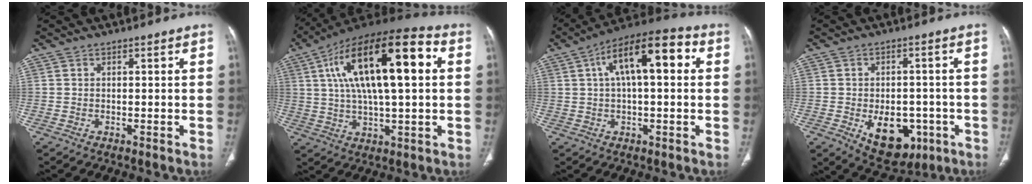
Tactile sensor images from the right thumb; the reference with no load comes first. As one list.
[{"total": 24.6, "force": [5.7, 9.0, 22.2], "torque": [-0.376, 0.023, 0.086]}, {"total": 14.9, "force": [3.7, 6.0, 13.1], "torque": [-0.197, 0.031, 0.050]}, {"total": 11.8, "force": [-4.1, 7.7, 8.0], "torque": [-0.082, 0.014, -0.040]}]